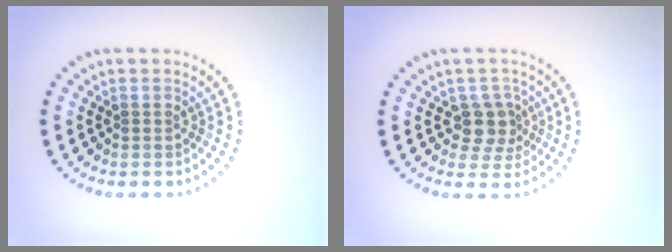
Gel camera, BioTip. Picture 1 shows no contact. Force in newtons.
{"total": 2.7, "press": 2.2, "slide": 1.5}